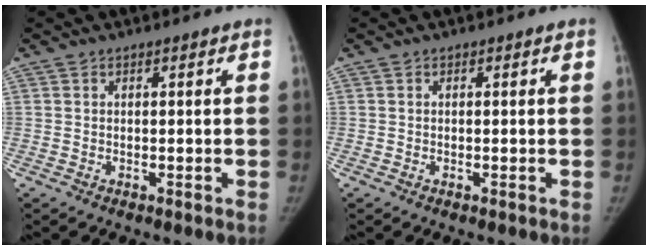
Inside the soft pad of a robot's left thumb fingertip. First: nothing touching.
{"total": 0.0}